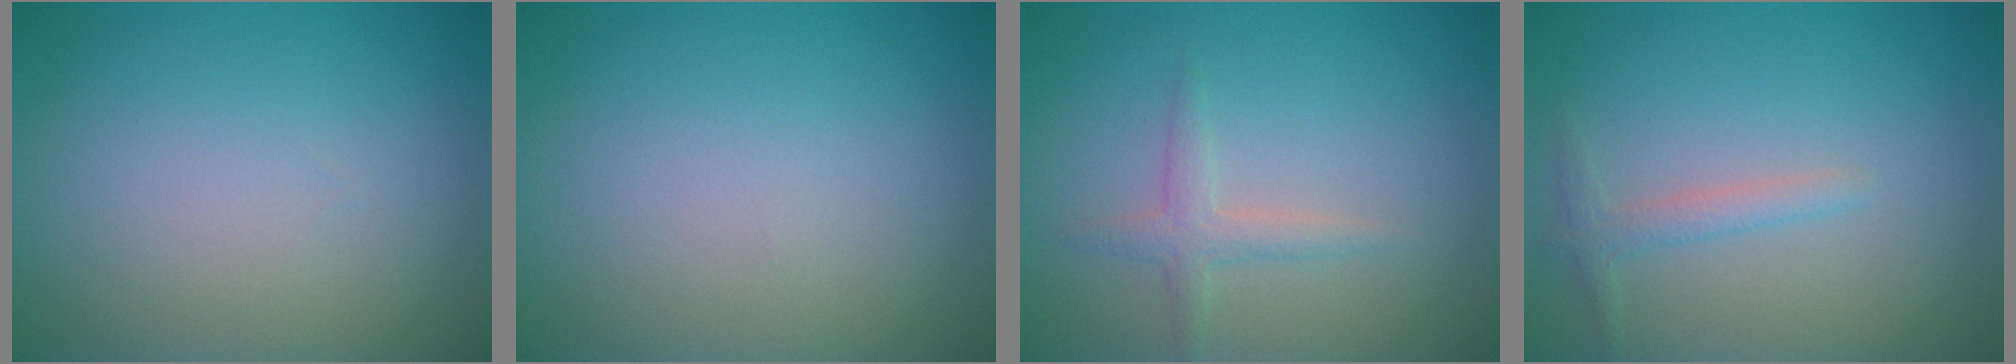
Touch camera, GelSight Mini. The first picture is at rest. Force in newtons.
{"total": 0.0}
{"total": 1.7, "press": 1.7, "slide": 0.1}
{"total": 1.5, "press": 1.5, "slide": 0.0}